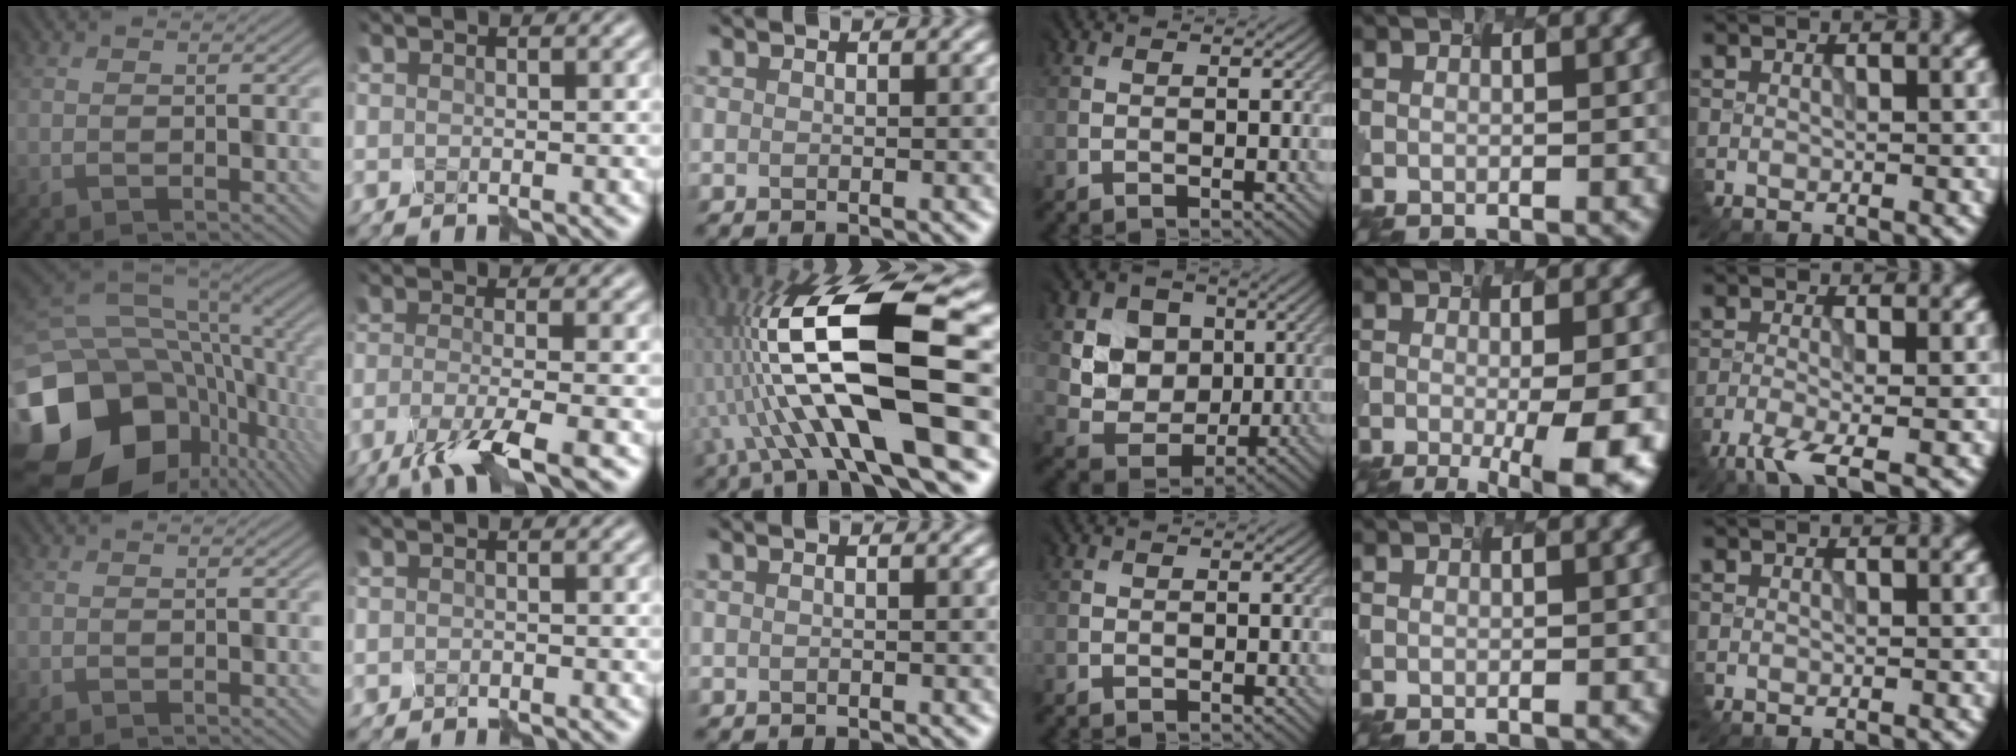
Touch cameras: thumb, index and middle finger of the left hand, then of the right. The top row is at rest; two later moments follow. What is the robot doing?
{"motion": "disassemble", "object": "velcro strap"}